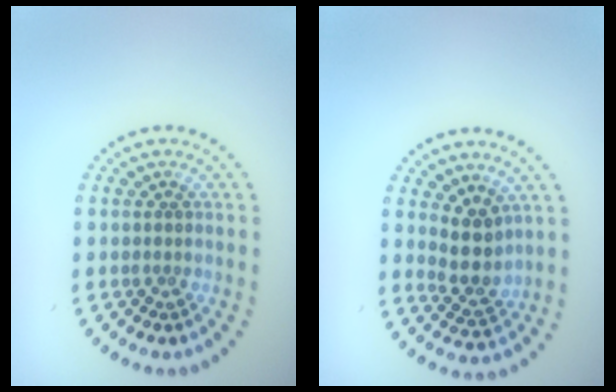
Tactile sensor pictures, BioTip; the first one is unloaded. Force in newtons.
{"total": 2.8, "press": 2.3, "slide": 1.6}